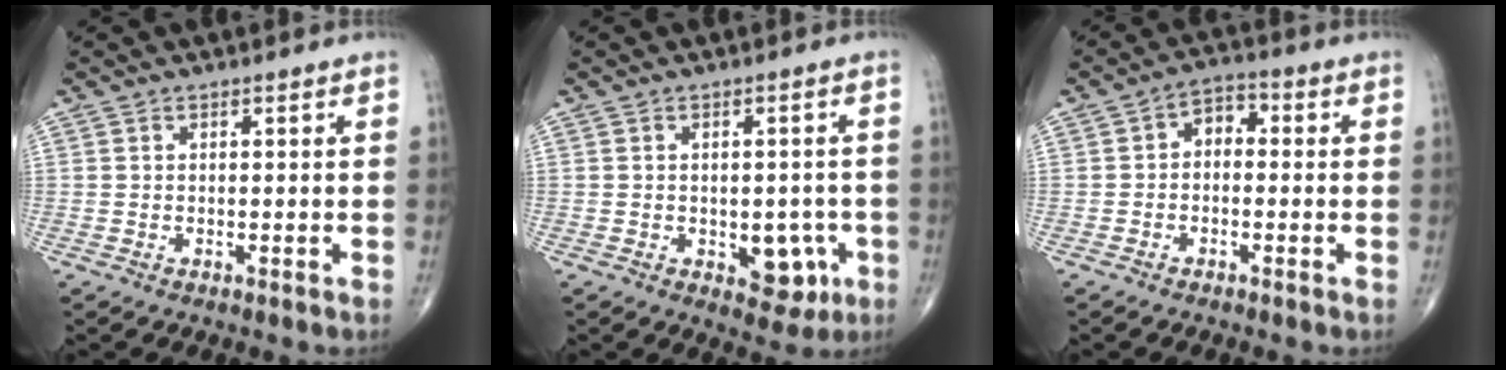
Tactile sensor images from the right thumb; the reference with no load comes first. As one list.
[{"total": 6.9, "force": [-2.0, 4.3, 5.1], "torque": [-0.027, 0.009, -0.017]}, {"total": 4.4, "force": [-0.2, 3.1, 3.1], "torque": [-0.030, 0.021, -0.018]}]